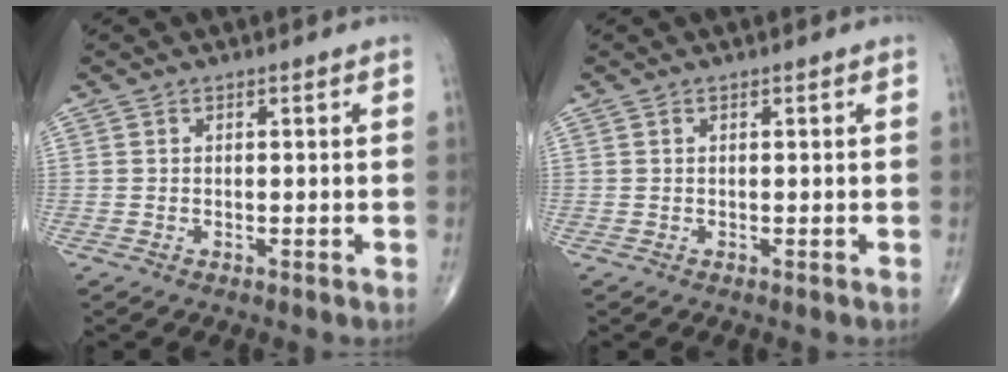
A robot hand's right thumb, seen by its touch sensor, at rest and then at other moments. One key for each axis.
{"total": 0.0}